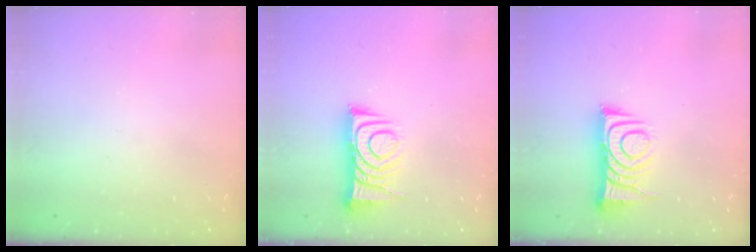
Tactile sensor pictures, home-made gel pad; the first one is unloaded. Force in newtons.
{"total": 9.7, "press": 9.7, "slide": 0.9}
{"total": 9.7, "press": 9.7, "slide": 0.9}